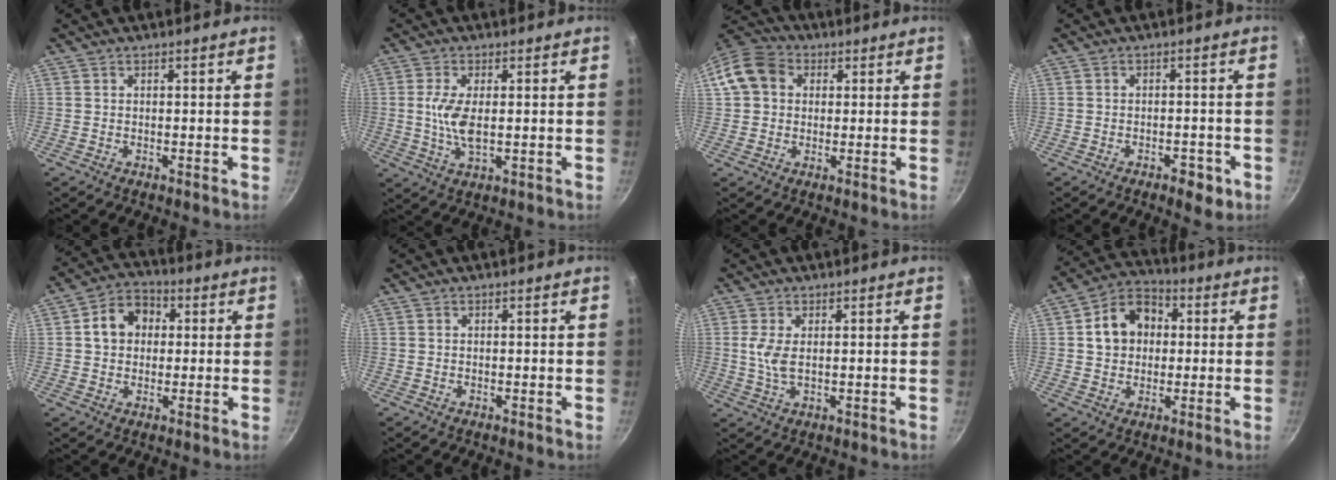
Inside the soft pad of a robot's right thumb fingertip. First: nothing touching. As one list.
[{"total": 6.5, "force": [0.2, 2.6, 5.9], "torque": [-0.126, -0.005, 0.005]}, {"total": 9.9, "force": [2.0, 8.1, 5.3], "torque": [-0.073, 0.020, 0.018]}, {"total": 4.4, "force": [-2.2, 2.2, 3.1], "torque": [-0.030, 0.017, -0.023]}, {"total": 8.7, "force": [1.4, 7.1, 4.9], "torque": [-0.046, 0.019, 0.009]}, {"total": 0.0}, {"total": 4.2, "force": [0.6, 1.9, 3.7], "torque": [-0.080, -0.003, 0.013]}, {"total": 11.0, "force": [1.5, 8.9, 6.4], "torque": [-0.074, 0.023, 0.011]}]